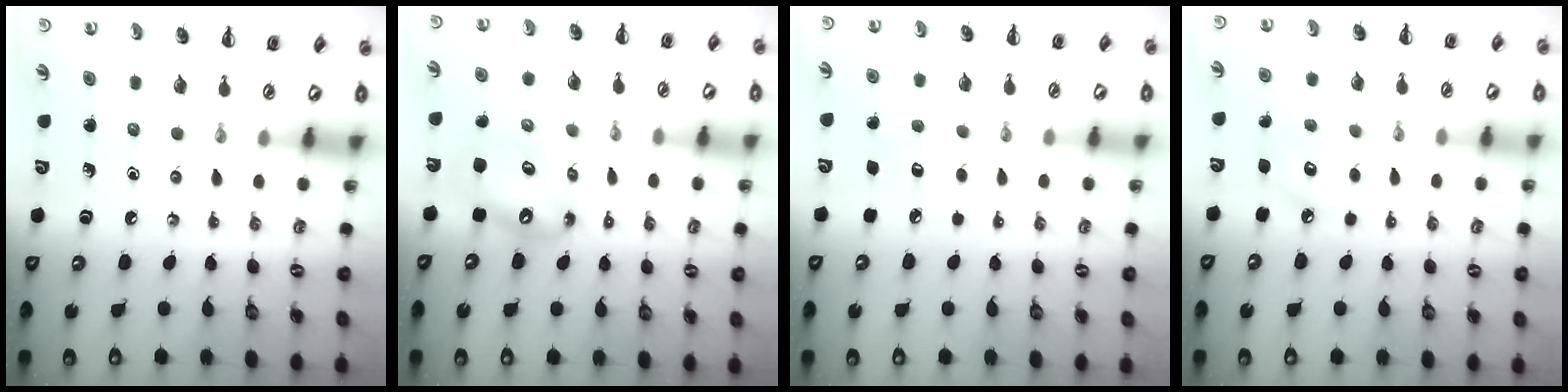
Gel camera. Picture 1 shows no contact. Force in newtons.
{"total": 11.0, "press": 10.6, "slide": 2.7}
{"total": 5.1, "press": 4.9, "slide": 1.4}
{"total": 5.1, "press": 5.1, "slide": 0.6}